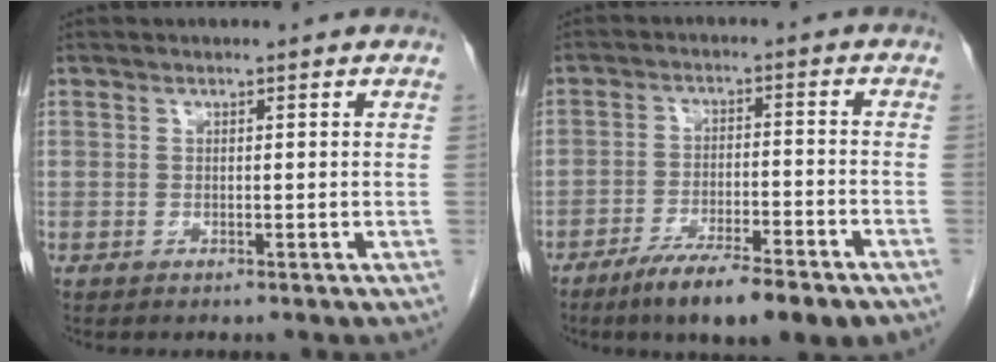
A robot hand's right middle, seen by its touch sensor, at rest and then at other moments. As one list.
[{"total": 11.1, "force": [-7.9, 1.3, 7.7], "torque": [-0.116, -0.020, -0.123]}]